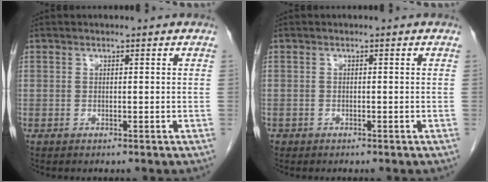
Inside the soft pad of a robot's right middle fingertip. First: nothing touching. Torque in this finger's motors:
{"motor_torque": [1.03, -1.11, 0.46, 0.07]}